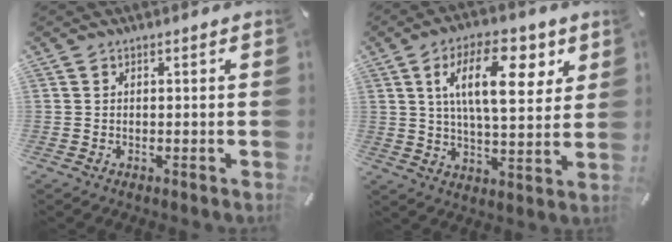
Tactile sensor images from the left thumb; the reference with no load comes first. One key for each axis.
{"total": 16.8, "fx": 6.5, "fy": 7.8, "fz": 13.4, "tx": -0.213, "ty": -0.003, "tz": 0.103}